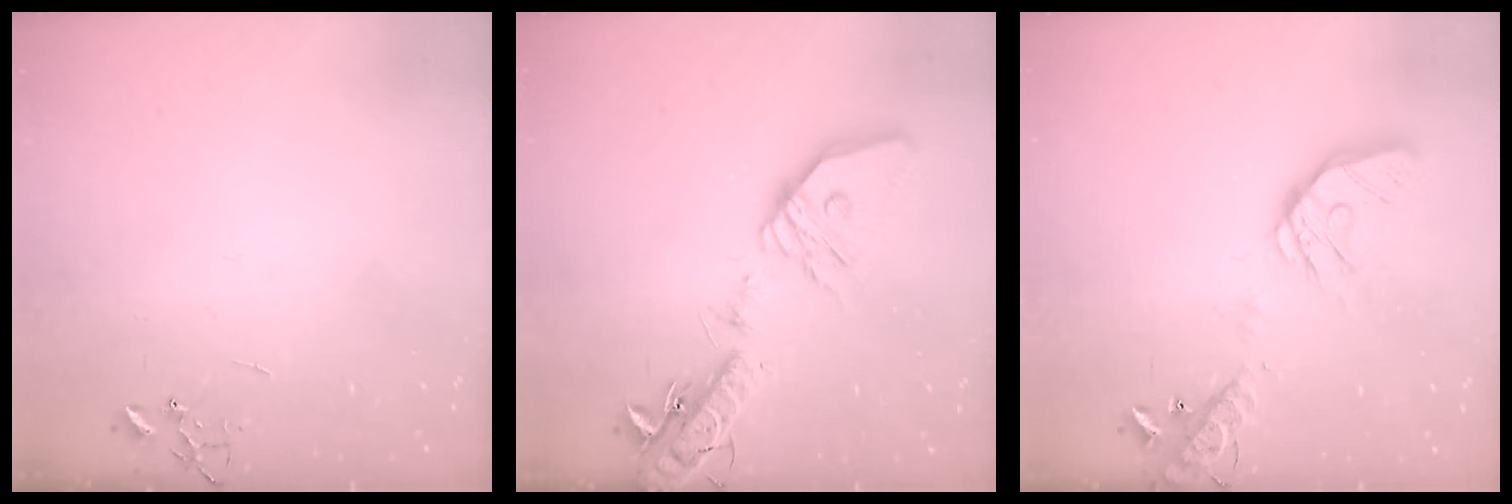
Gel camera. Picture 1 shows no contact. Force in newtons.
{"total": 23.6, "press": 23.3, "slide": 3.8}
{"total": 16.7, "press": 16.5, "slide": 2.5}